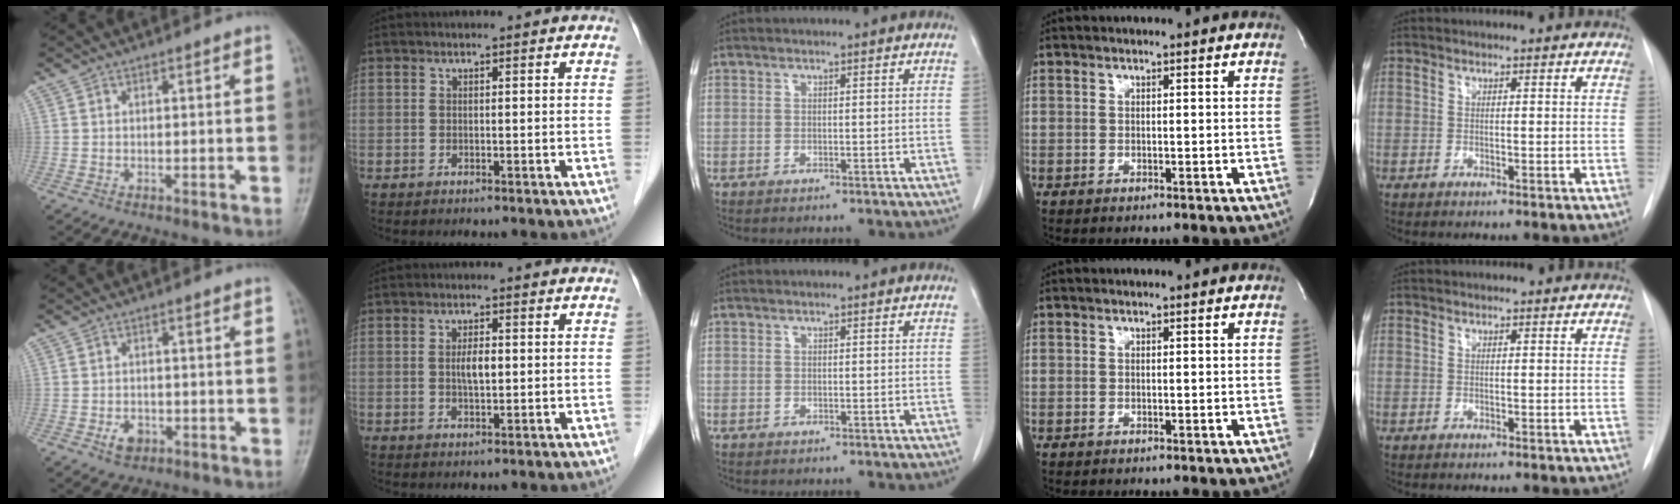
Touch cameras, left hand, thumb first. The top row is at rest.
{"thumb": {"total": 3.0, "force": [-1.4, 2.2, 1.5], "torque": [-0.017, 0.003, -0.019]}, "index": {"total": 2.8, "force": [0.1, 0.9, 2.6], "torque": [-0.049, 0.001, 0.003]}}